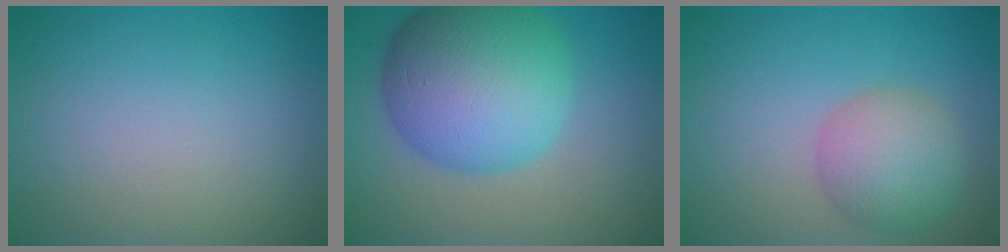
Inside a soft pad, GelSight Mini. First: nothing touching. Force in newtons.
{"total": 12.0, "press": 11.9, "slide": 0.2}
{"total": 4.8, "press": 4.8, "slide": 0.2}